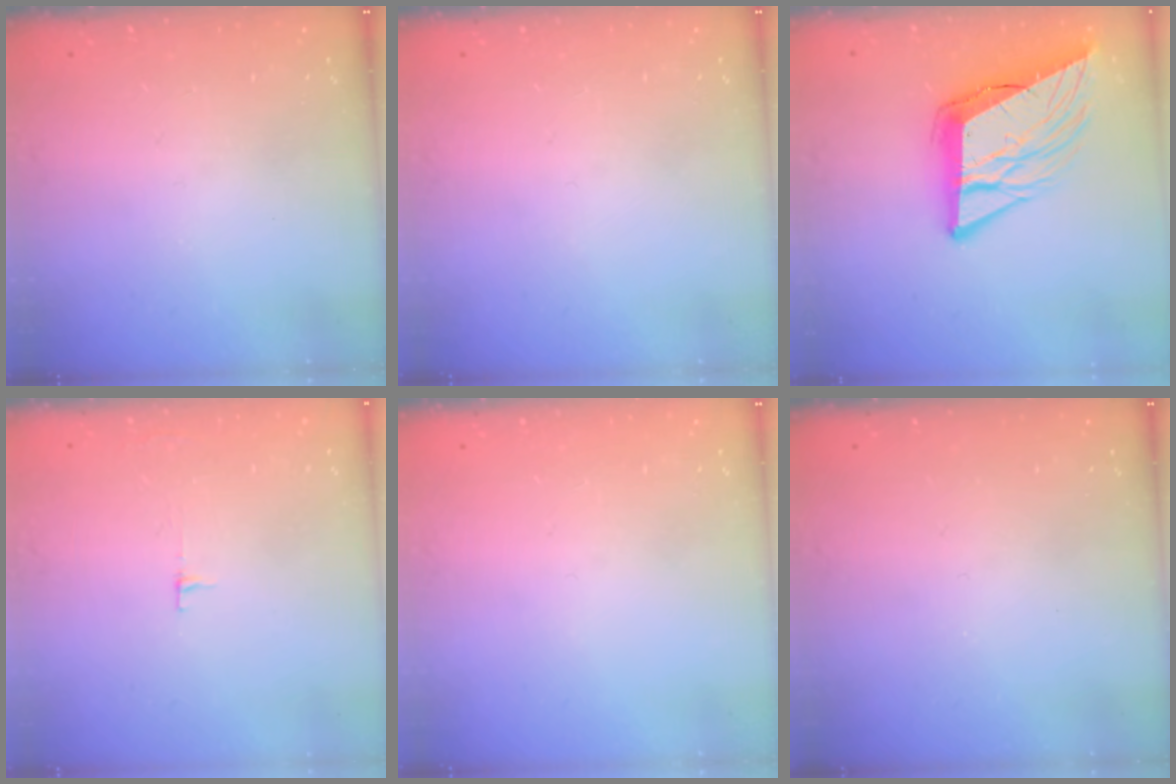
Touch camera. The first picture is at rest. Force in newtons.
{"total": 0.0}
{"total": 15.9, "press": 15.6, "slide": 3.0}
{"total": 3.3, "press": 3.3, "slide": 0.4}
{"total": 0.0}
{"total": 0.0}